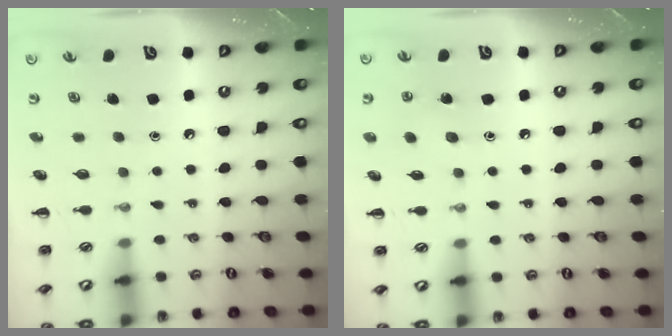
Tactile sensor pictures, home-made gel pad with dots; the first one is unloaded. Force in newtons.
{"total": 7.7, "press": 7.5, "slide": 2.0}